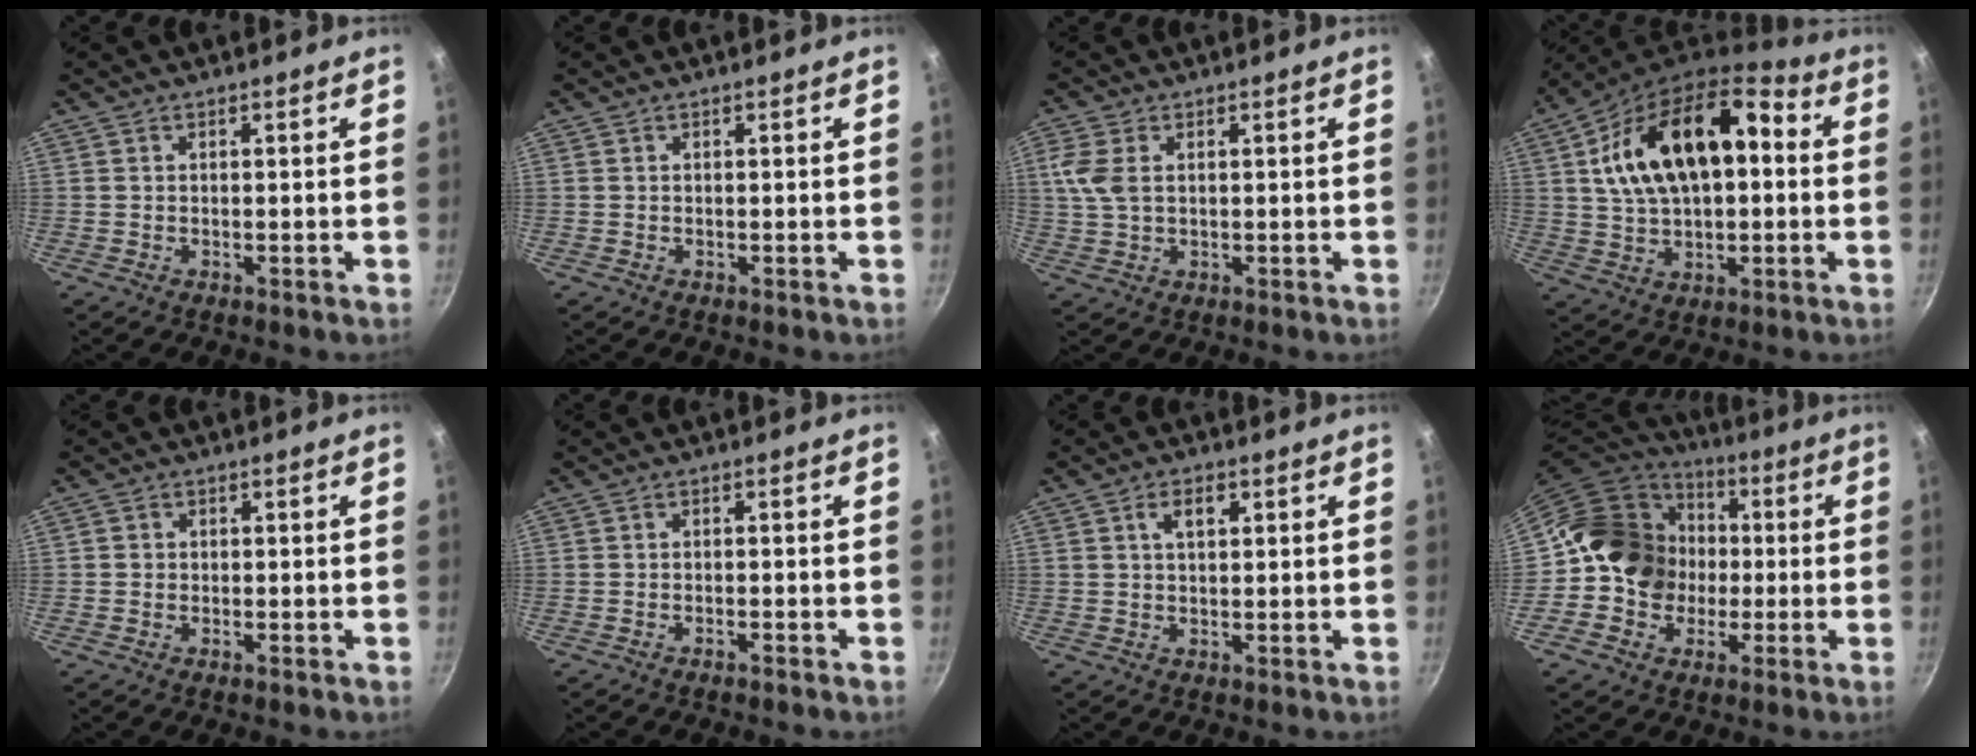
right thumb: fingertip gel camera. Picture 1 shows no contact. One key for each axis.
{"total": 0.0}
{"total": 5.1, "fx": 1.2, "fy": 3.1, "fz": 3.8, "tx": -0.087, "ty": 0.004, "tz": 0.024}
{"total": 20.3, "fx": 3.4, "fy": 11.8, "fz": 16.2, "tx": -0.263, "ty": 0.031, "tz": 0.048}
{"total": 1.2, "fx": -0.4, "fy": 1.0, "fz": 0.5, "tx": -0.006, "ty": 0.002, "tz": -0.009}
{"total": 1.1, "fx": -0.9, "fy": 0.1, "fz": 0.6, "tx": -0.017, "ty": 0.009, "tz": -0.014}
{"total": 3.5, "fx": 1.2, "fy": 2.0, "fz": 2.7, "tx": -0.033, "ty": 0.003, "tz": 0.020}
{"total": 17.7, "fx": -0.3, "fy": 15.4, "fz": 8.7, "tx": -0.117, "ty": 0.041, "tz": -0.013}